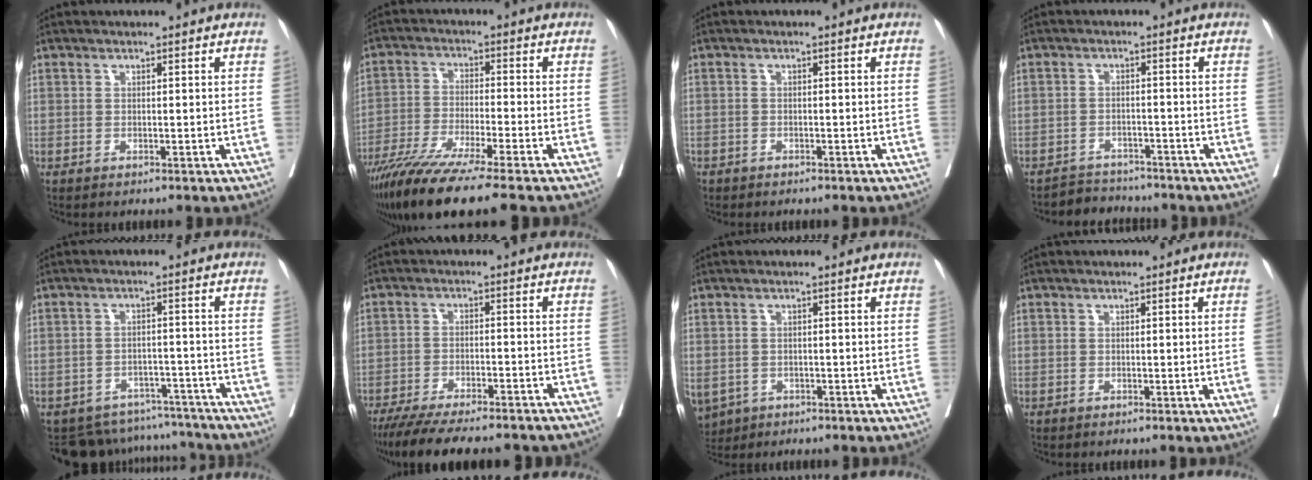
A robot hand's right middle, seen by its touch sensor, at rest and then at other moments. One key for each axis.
{"total": 13.1, "fx": -10.1, "fy": -0.6, "fz": 8.2, "tx": -0.141, "ty": -0.043, "tz": -0.170}
{"total": 1.1, "fx": -0.8, "fy": 0.6, "fz": 0.2, "tx": -0.011, "ty": 0.001, "tz": -0.015}
{"total": 3.9, "fx": -3.6, "fy": 1.2, "fz": -1.1, "tx": 0.020, "ty": 0.001, "tz": -0.059}
{"total": 11.6, "fx": -10.8, "fy": 4.3, "fz": 0.3, "tx": -0.001, "ty": 0.028, "tz": -0.135}
{"total": 20.4, "fx": -17.8, "fy": 3.7, "fz": 9.2, "tx": -0.146, "ty": -0.028, "tz": -0.243}
{"total": 8.5, "fx": -4.0, "fy": 6.8, "fz": 3.1, "tx": -0.090, "ty": -0.003, "tz": -0.055}
{"total": 1.0, "fx": -0.2, "fy": -0.4, "fz": 0.9, "tx": -0.012, "ty": -0.002, "tz": -0.003}